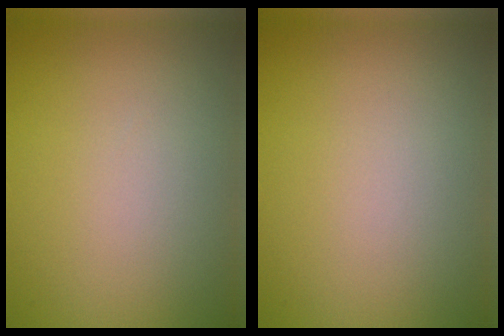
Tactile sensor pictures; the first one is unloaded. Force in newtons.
{"total": 0.0}